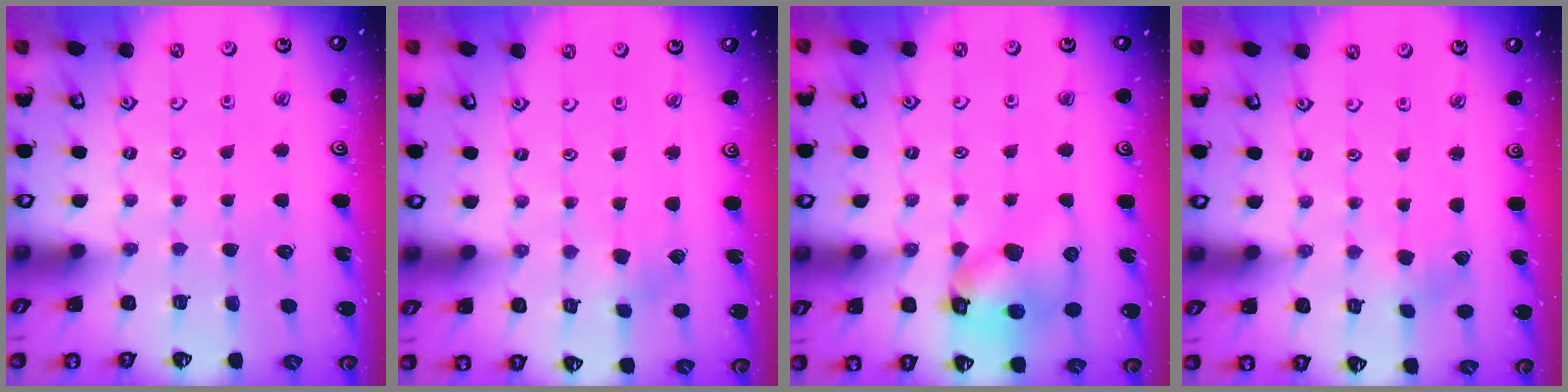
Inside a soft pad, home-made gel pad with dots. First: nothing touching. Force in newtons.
{"total": 2.7, "press": 2.6, "slide": 0.5}
{"total": 11.6, "press": 11.5, "slide": 1.6}
{"total": 0.7, "press": 0.7, "slide": 0.0}